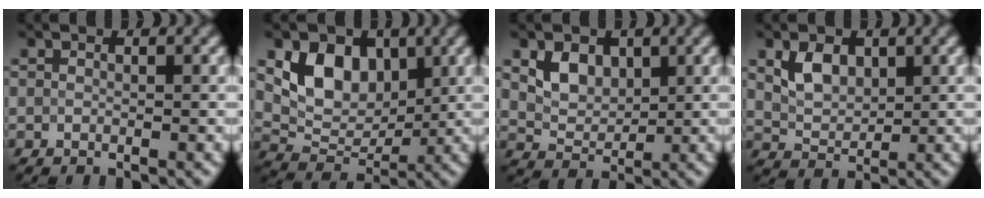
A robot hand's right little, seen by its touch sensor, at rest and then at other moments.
{"total": 6.1, "force": [2.0, 4.4, 3.7], "torque": [-0.059, -0.007, 0.034]}
{"total": 3.2, "force": [1.3, 2.3, 1.8], "torque": [-0.037, -0.005, 0.024]}
{"total": 3.2, "force": [1.3, 2.1, 1.9], "torque": [-0.039, -0.002, 0.027]}